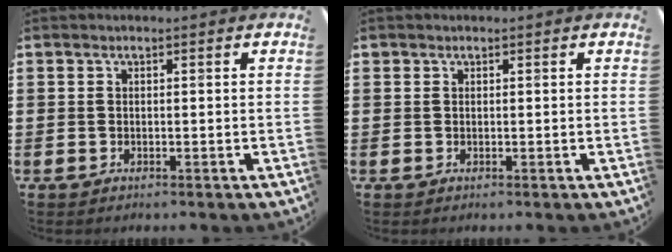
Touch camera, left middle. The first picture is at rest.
{"total": 0.0}